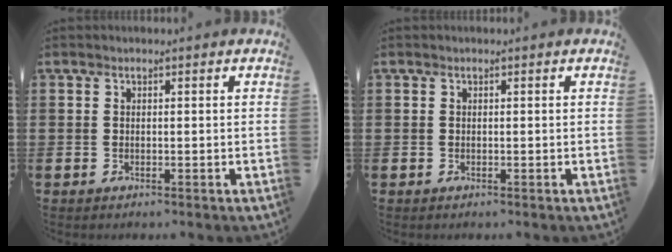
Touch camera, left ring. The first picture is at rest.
{"total": 0.0}